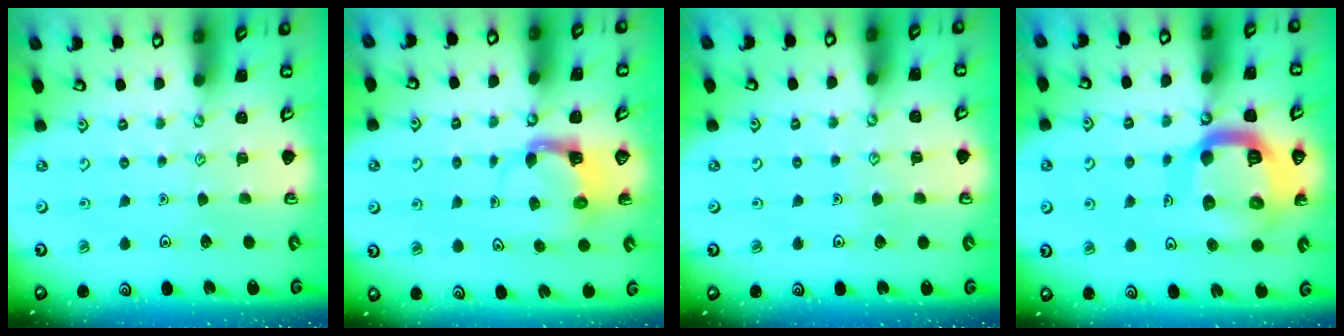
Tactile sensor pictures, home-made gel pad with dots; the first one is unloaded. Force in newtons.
{"total": 4.0, "press": 3.9, "slide": 0.7}
{"total": 4.5, "press": 4.5, "slide": 0.3}
{"total": 19.8, "press": 19.7, "slide": 2.1}